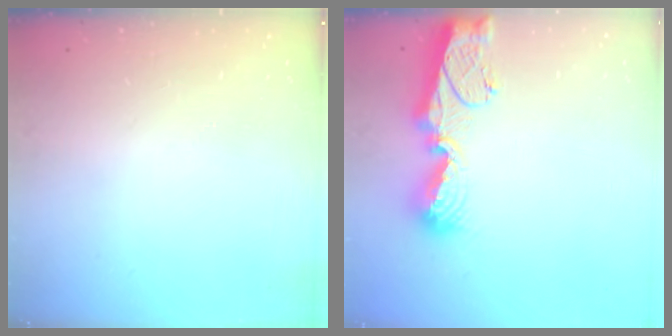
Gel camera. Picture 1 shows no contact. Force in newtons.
{"total": 11.5, "press": 11.4, "slide": 1.4}